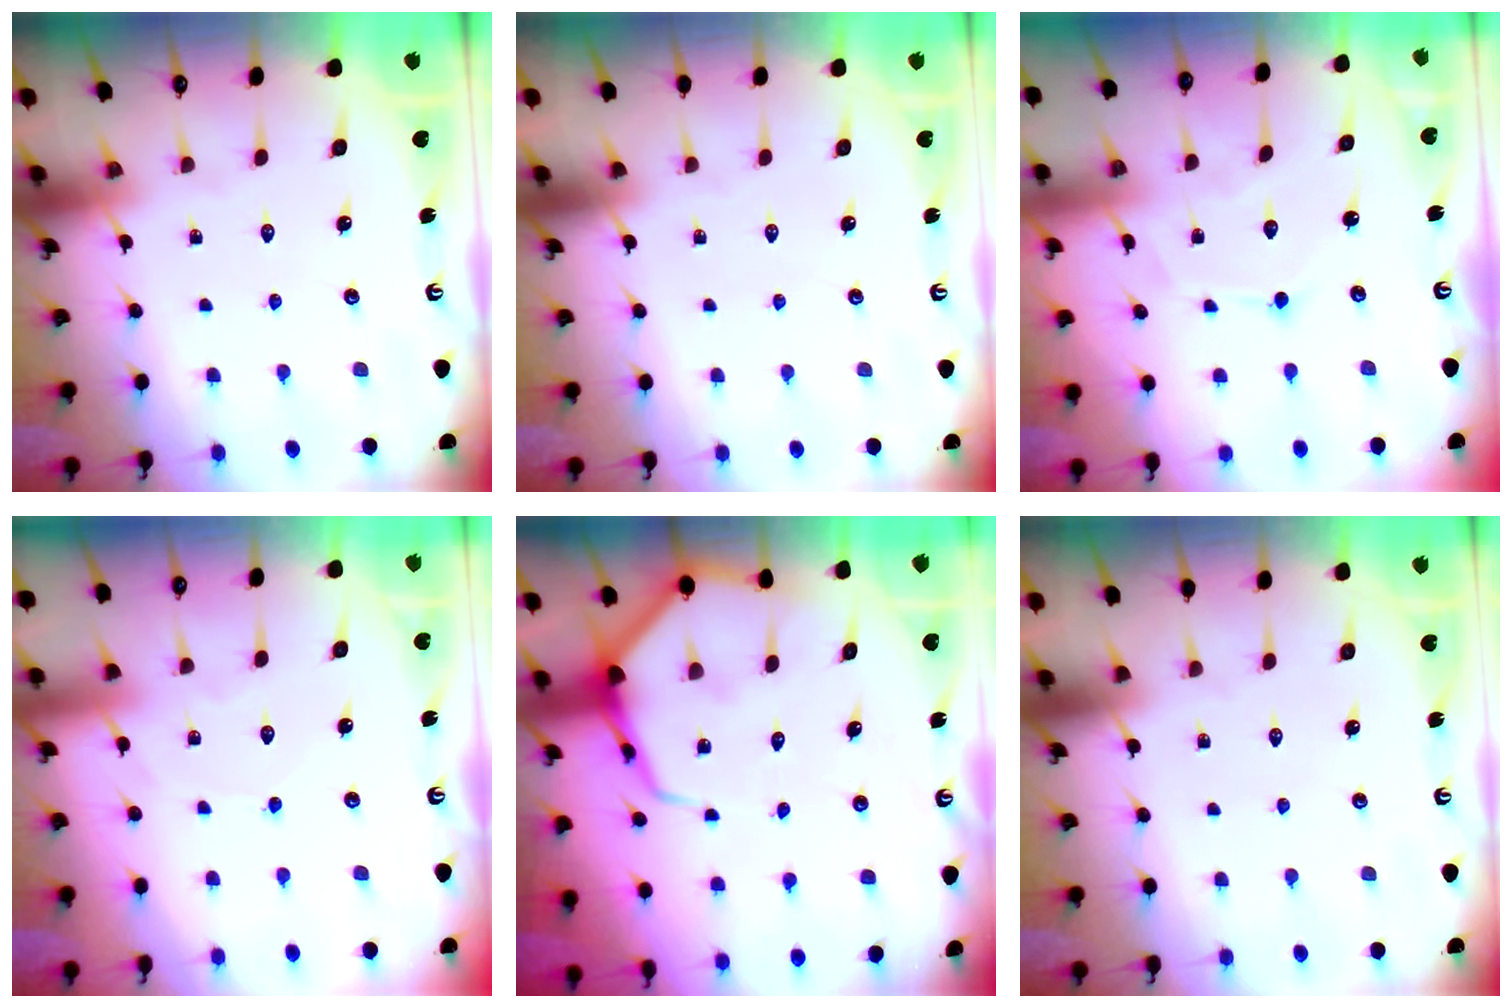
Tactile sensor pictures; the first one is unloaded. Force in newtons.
{"total": 0.0}
{"total": 6.9, "press": 6.9, "slide": 0.3}
{"total": 3.3, "press": 3.3, "slide": 0.2}
{"total": 8.0, "press": 8.0, "slide": 0.9}
{"total": 0.0}